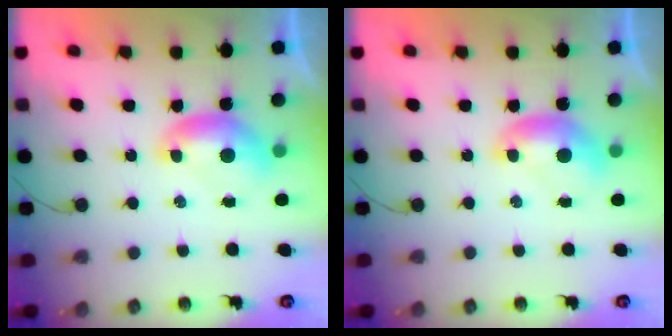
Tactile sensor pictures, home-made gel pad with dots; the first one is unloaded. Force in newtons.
{"total": 0.0}